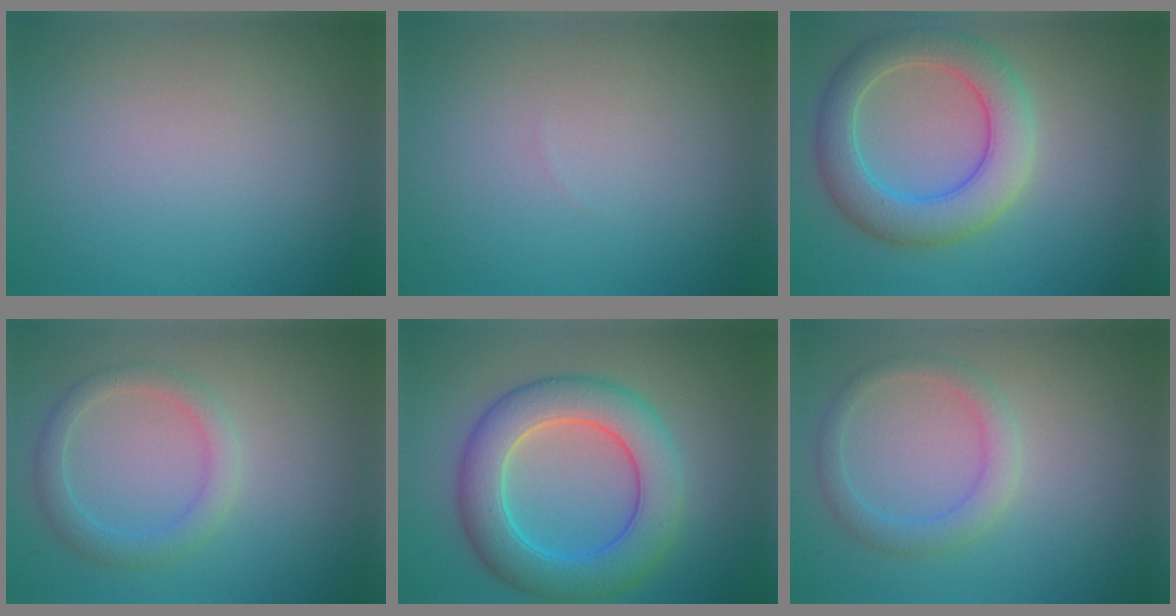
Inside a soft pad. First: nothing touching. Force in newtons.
{"total": 0.0}
{"total": 6.1, "press": 6.1, "slide": 0.4}
{"total": 2.7, "press": 2.7, "slide": 0.0}
{"total": 7.7, "press": 7.7, "slide": 0.3}
{"total": 2.5, "press": 2.5, "slide": 0.3}